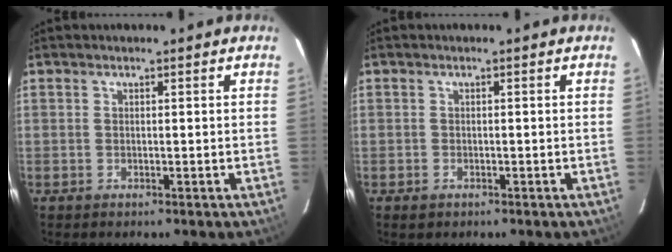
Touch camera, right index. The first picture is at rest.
{"total": 1.1, "force": [-0.7, 0.8, 0.4], "torque": [-0.007, 0.000, -0.009]}